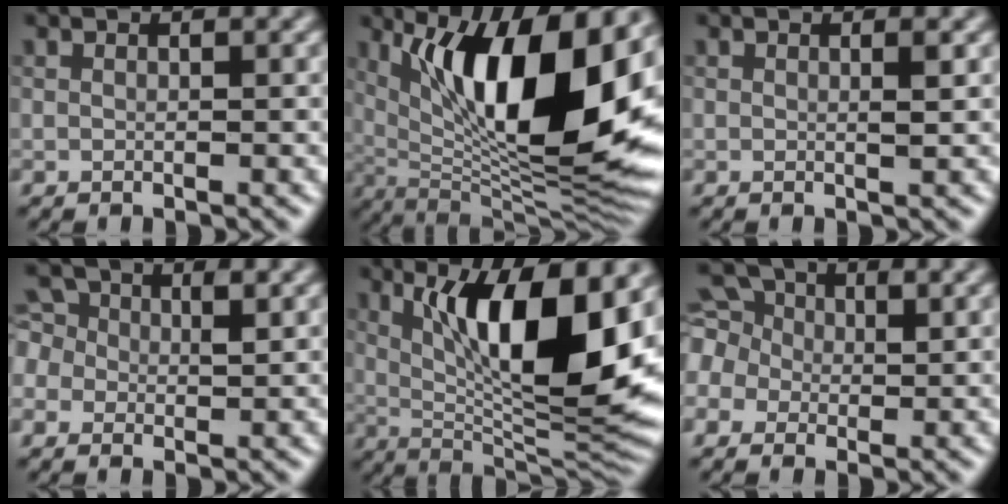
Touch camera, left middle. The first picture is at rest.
{"total": 14.6, "force": [4.1, 5.3, 13.0], "torque": [-0.177, -0.005, 0.064]}
{"total": 0.9, "force": [0.0, 0.2, 0.9], "torque": [-0.006, 0.002, -0.002]}
{"total": 3.4, "force": [0.6, 3.0, 1.6], "torque": [-0.020, 0.015, -0.008]}
{"total": 13.1, "force": [3.2, 4.3, 12.0], "torque": [-0.161, -0.001, 0.055]}
{"total": 6.2, "force": [1.6, 5.3, 2.7], "torque": [-0.065, 0.041, 0.006]}